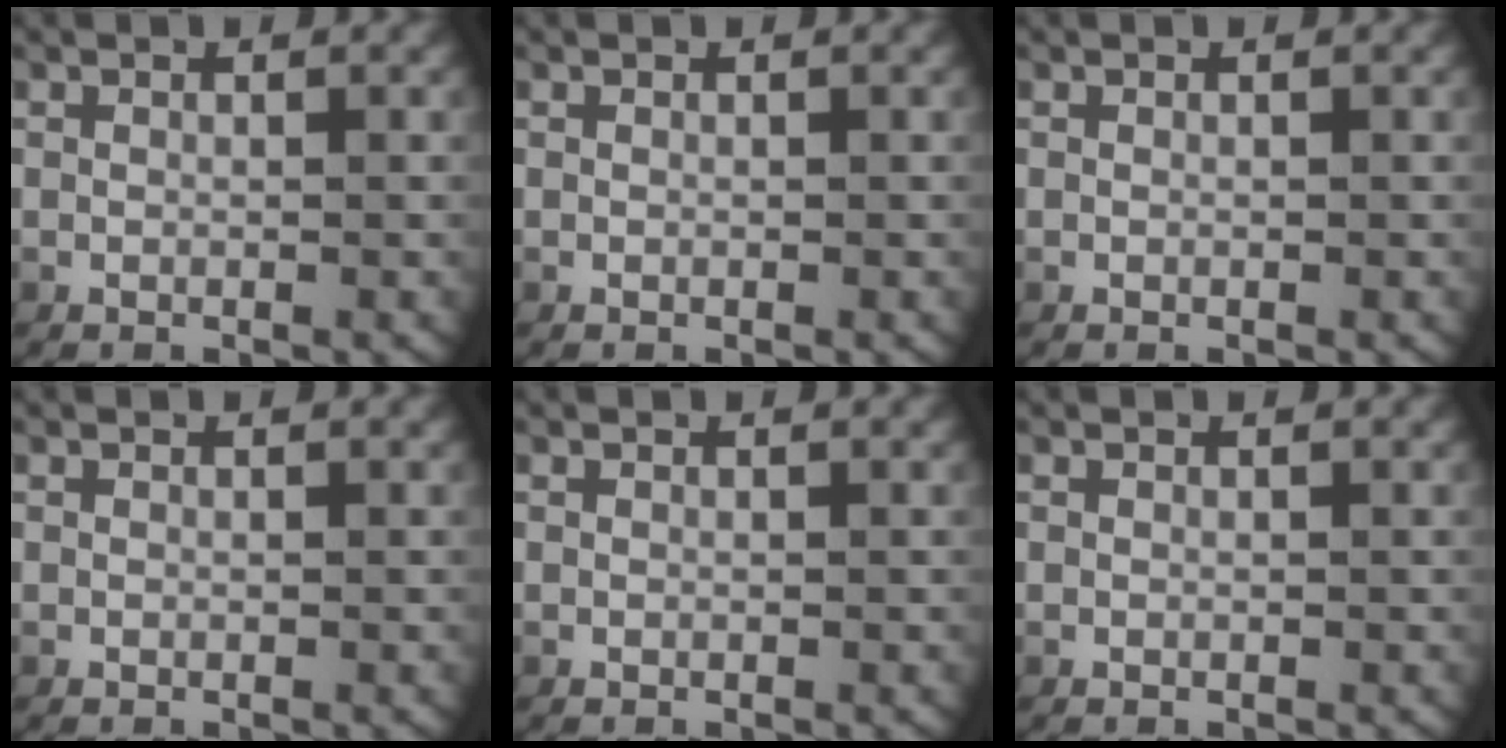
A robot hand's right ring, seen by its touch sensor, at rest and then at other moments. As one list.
[{"total": 0.0}, {"total": 0.0}, {"total": 0.0}, {"total": 0.0}, {"total": 0.0}]